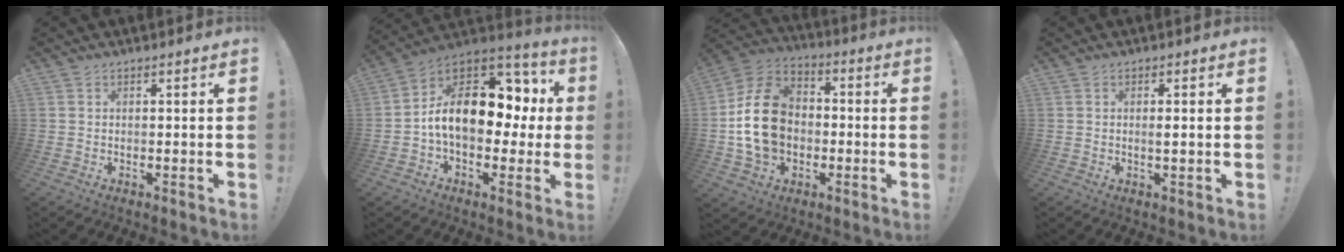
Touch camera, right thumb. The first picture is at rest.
{"total": 18.4, "force": [0.7, 11.8, 14.2], "torque": [-0.214, 0.005, 0.018]}
{"total": 18.4, "force": [-1.1, 14.6, 11.1], "torque": [-0.195, 0.026, -0.013]}
{"total": 2.0, "force": [0.2, 0.2, 2.0], "torque": [-0.031, -0.002, 0.000]}